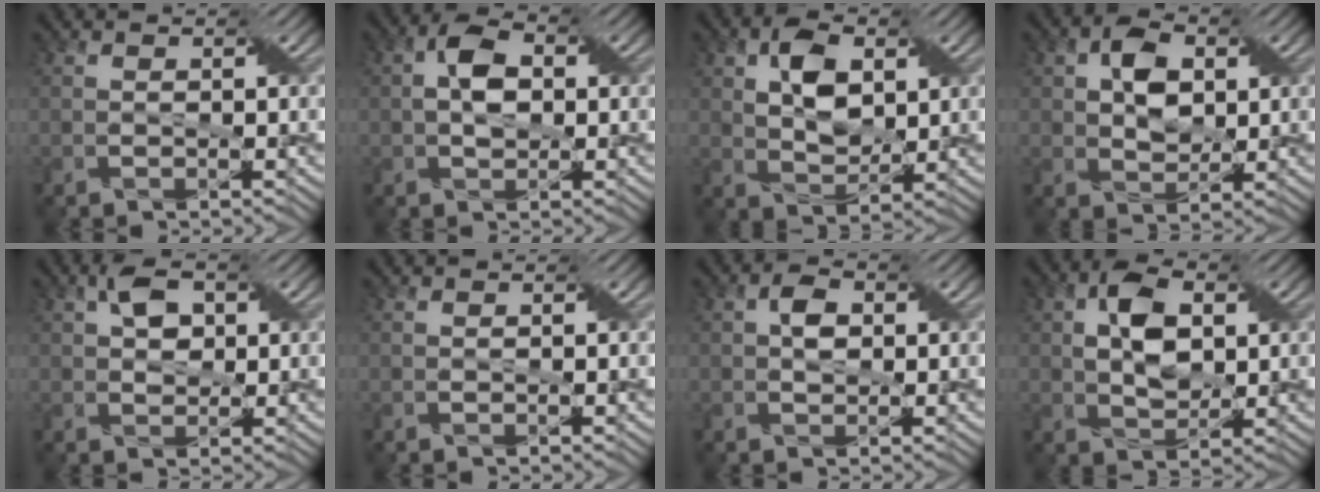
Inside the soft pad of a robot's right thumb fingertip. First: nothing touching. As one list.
[{"total": 4.6, "force": [0.3, 2.9, 3.6], "torque": [-0.069, 0.006, 0.000]}, {"total": 6.7, "force": [2.3, 4.0, 4.8], "torque": [-0.094, 0.003, 0.038]}, {"total": 5.5, "force": [1.6, 3.7, 3.7], "torque": [-0.071, 0.005, 0.022]}, {"total": 3.6, "force": [1.1, 2.4, 2.5], "torque": [-0.049, 0.007, 0.016]}, {"total": 0.0}, {"total": 2.6, "force": [0.3, 1.7, 1.9], "torque": [-0.034, 0.005, 0.001]}, {"total": 6.5, "force": [1.4, 3.9, 5.0], "torque": [-0.098, 0.008, 0.019]}]